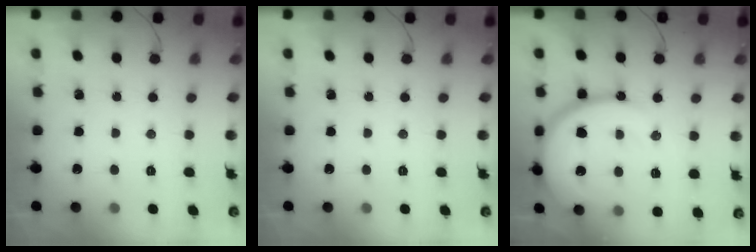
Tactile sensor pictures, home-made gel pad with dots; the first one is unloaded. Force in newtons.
{"total": 0.0}
{"total": 17.8, "press": 17.7, "slide": 1.8}